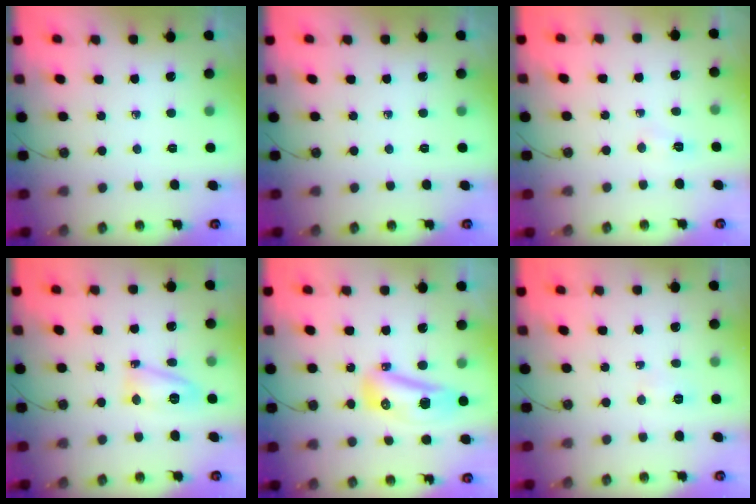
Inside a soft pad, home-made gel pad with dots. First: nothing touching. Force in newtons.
{"total": 0.0}
{"total": 2.5, "press": 2.4, "slide": 0.4}
{"total": 10.3, "press": 10.3, "slide": 0.8}
{"total": 11.0, "press": 11.0, "slide": 0.7}
{"total": 3.9, "press": 3.7, "slide": 1.0}